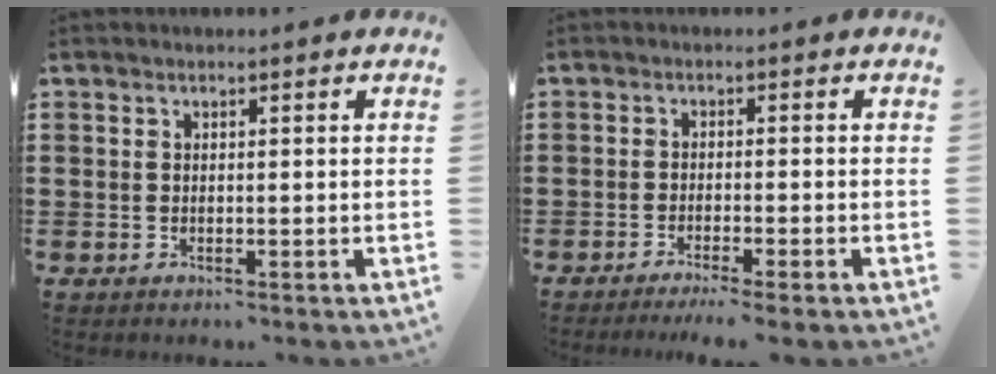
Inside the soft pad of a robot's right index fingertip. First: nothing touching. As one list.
[{"total": 1.8, "force": [-1.4, -0.3, 1.0], "torque": [-0.017, -0.001, -0.026]}]